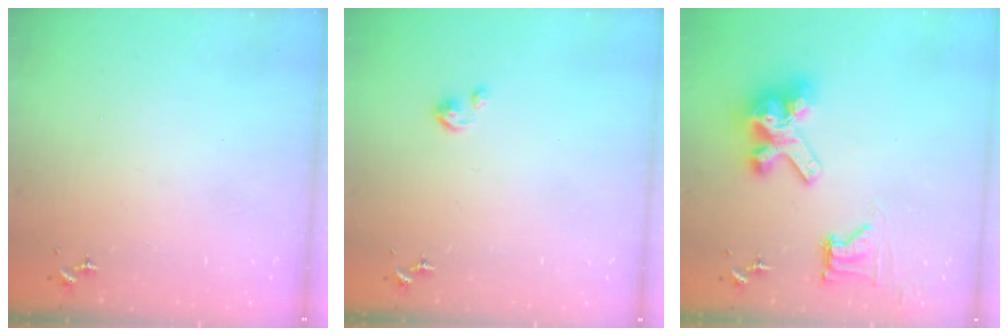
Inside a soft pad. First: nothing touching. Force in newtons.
{"total": 2.7, "press": 2.6, "slide": 0.3}
{"total": 13.8, "press": 13.7, "slide": 1.8}